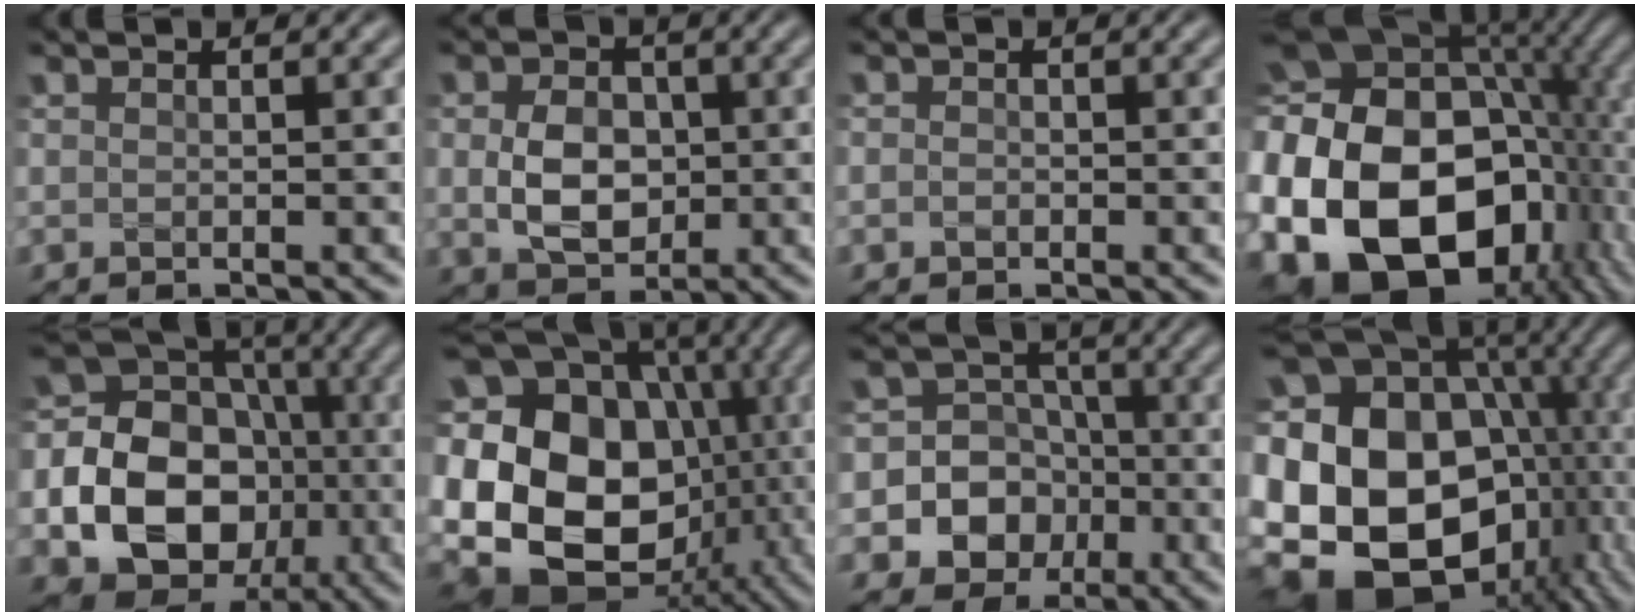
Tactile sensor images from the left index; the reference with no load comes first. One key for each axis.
{"total": 5.2, "fx": -0.1, "fy": 3.9, "fz": 3.5, "tx": -0.071, "ty": -0.006, "tz": -0.001}
{"total": 0.7, "fx": -0.2, "fy": 0.6, "fz": 0.3, "tx": -0.004, "ty": -0.003, "tz": -0.007}
{"total": 23.8, "fx": -4.5, "fy": 17.7, "fz": 15.3, "tx": -0.306, "ty": -0.036, "tz": -0.097}
{"total": 17.5, "fx": -3.2, "fy": 14.9, "fz": 8.7, "tx": -0.193, "ty": 0.006, "tz": -0.067}
{"total": 21.1, "fx": -0.6, "fy": 16.6, "fz": 13.0, "tx": -0.248, "ty": 0.012, "tz": -0.012}
{"total": 11.6, "fx": -3.1, "fy": 10.9, "fz": 2.6, "tx": -0.068, "ty": 0.003, "tz": -0.065}
{"total": 22.9, "fx": -1.8, "fy": 17.4, "fz": 14.8, "tx": -0.273, "ty": 0.019, "tz": -0.046}